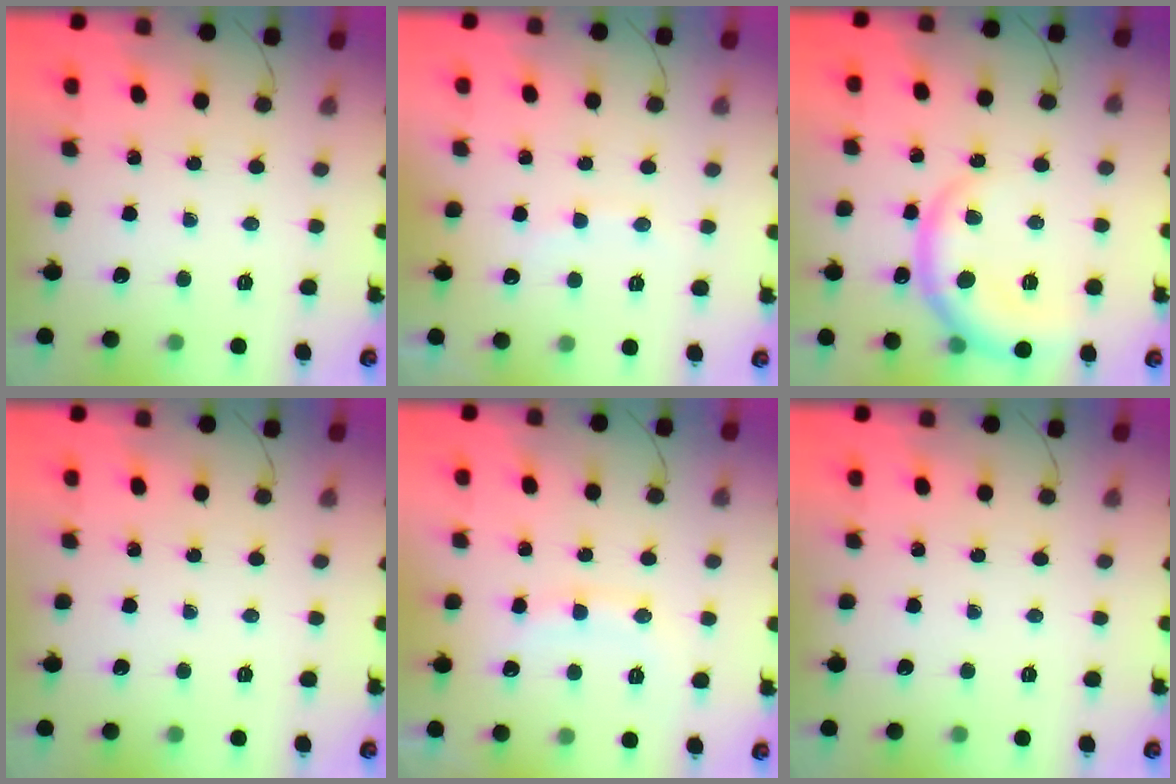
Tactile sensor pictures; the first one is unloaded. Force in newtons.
{"total": 6.3, "press": 6.2, "slide": 1.0}
{"total": 11.1, "press": 11.1, "slide": 0.6}
{"total": 0.0}
{"total": 10.3, "press": 10.2, "slide": 1.2}
{"total": 0.0}